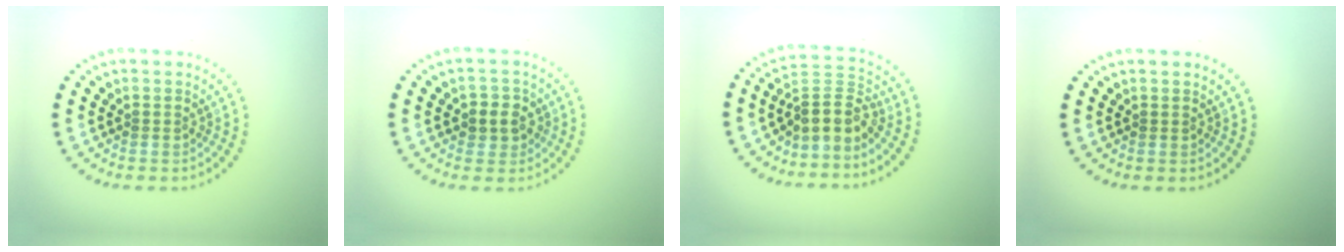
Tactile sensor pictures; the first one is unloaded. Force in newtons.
{"total": 2.4, "press": 2.3, "slide": 0.8}
{"total": 3.5, "press": 2.6, "slide": 2.3}
{"total": 0.0}